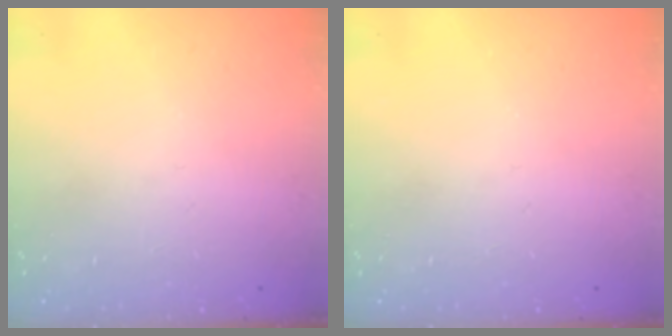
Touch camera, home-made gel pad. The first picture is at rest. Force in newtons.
{"total": 0.0}